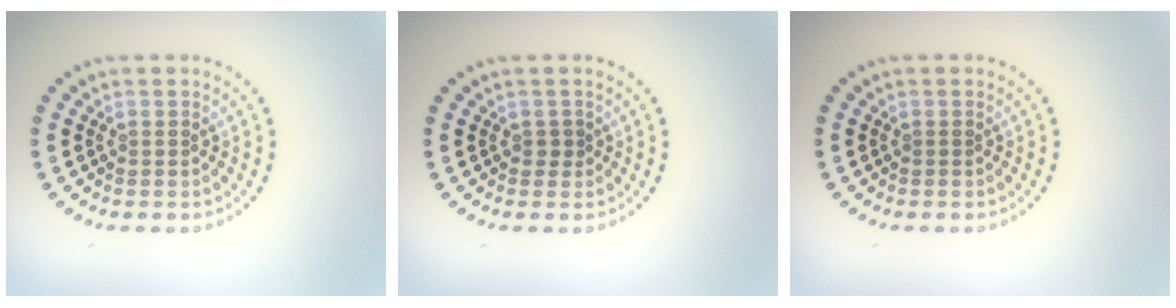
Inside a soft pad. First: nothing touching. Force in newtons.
{"total": 0.7, "press": 0.7, "slide": 0.2}
{"total": 0.0}